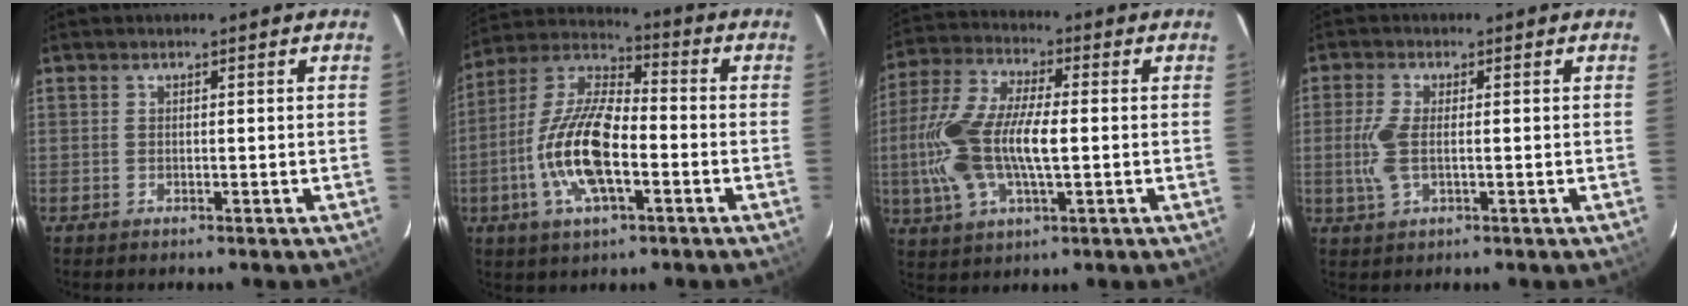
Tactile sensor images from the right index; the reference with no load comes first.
{"total": 16.3, "force": [-3.5, 7.4, 14.1], "torque": [-0.287, 0.003, -0.068]}
{"total": 16.5, "force": [-0.9, 7.0, 14.9], "torque": [-0.319, 0.004, -0.019]}
{"total": 5.7, "force": [-0.4, 2.6, 5.1], "torque": [-0.117, -0.002, -0.007]}